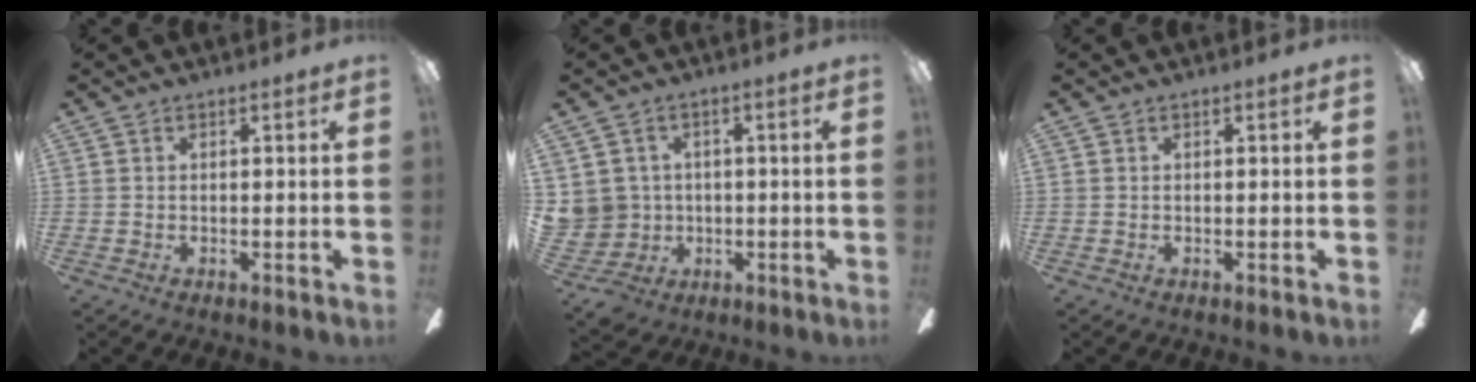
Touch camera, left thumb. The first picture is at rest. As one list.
[{"total": 6.9, "force": [1.1, 6.8, 0.2], "torque": [-0.032, -0.010, 0.030]}, {"total": 0.0}]